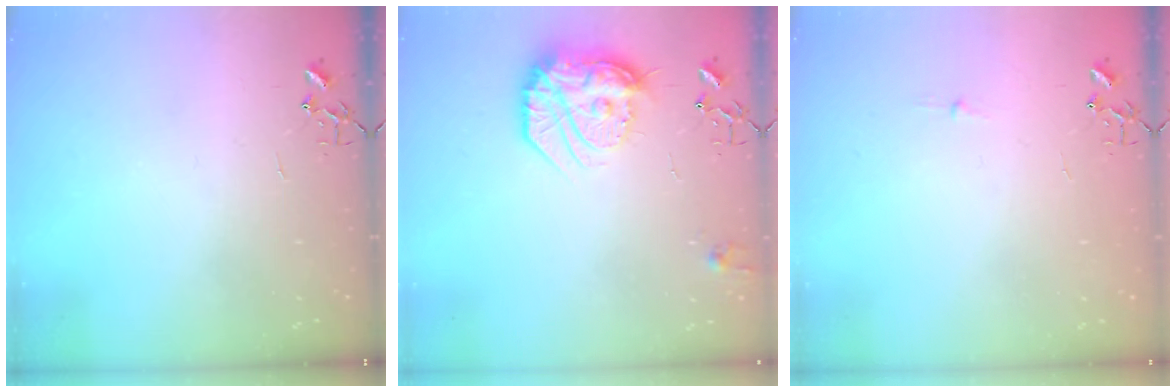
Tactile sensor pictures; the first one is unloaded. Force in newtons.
{"total": 20.0, "press": 19.9, "slide": 1.6}
{"total": 2.8, "press": 2.8, "slide": 0.3}